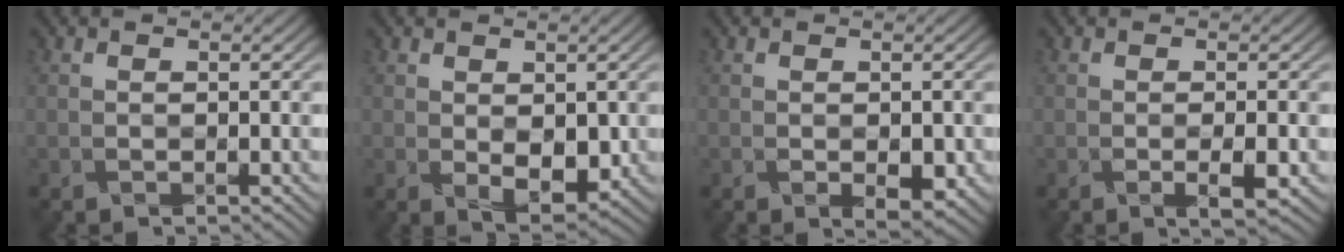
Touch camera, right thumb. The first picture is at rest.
{"total": 2.8, "force": [0.2, 1.8, 2.2], "torque": [-0.045, -0.014, 0.016]}
{"total": 1.7, "force": [-0.5, 0.7, 1.4], "torque": [-0.029, -0.008, 0.003]}
{"total": 2.2, "force": [-0.6, 0.5, 2.1], "torque": [-0.035, -0.004, -0.006]}